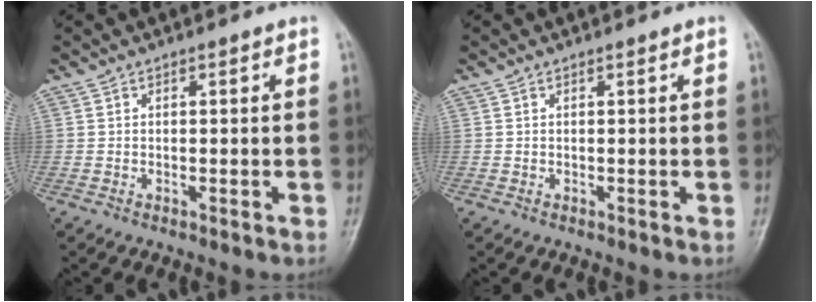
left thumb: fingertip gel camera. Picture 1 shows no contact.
{"total": 0.0}